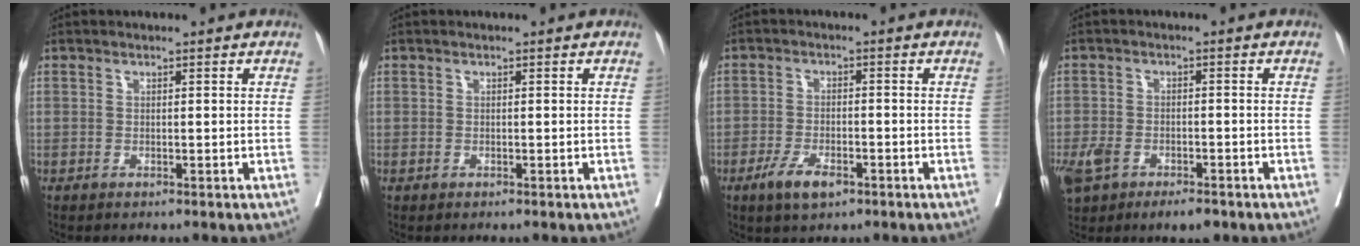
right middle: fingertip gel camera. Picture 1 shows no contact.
{"total": 0.0}
{"total": 4.7, "force": [-2.8, 2.0, 3.3], "torque": [-0.063, -0.001, -0.046]}
{"total": 8.8, "force": [-5.1, 4.4, 5.6], "torque": [-0.113, -0.004, -0.081]}